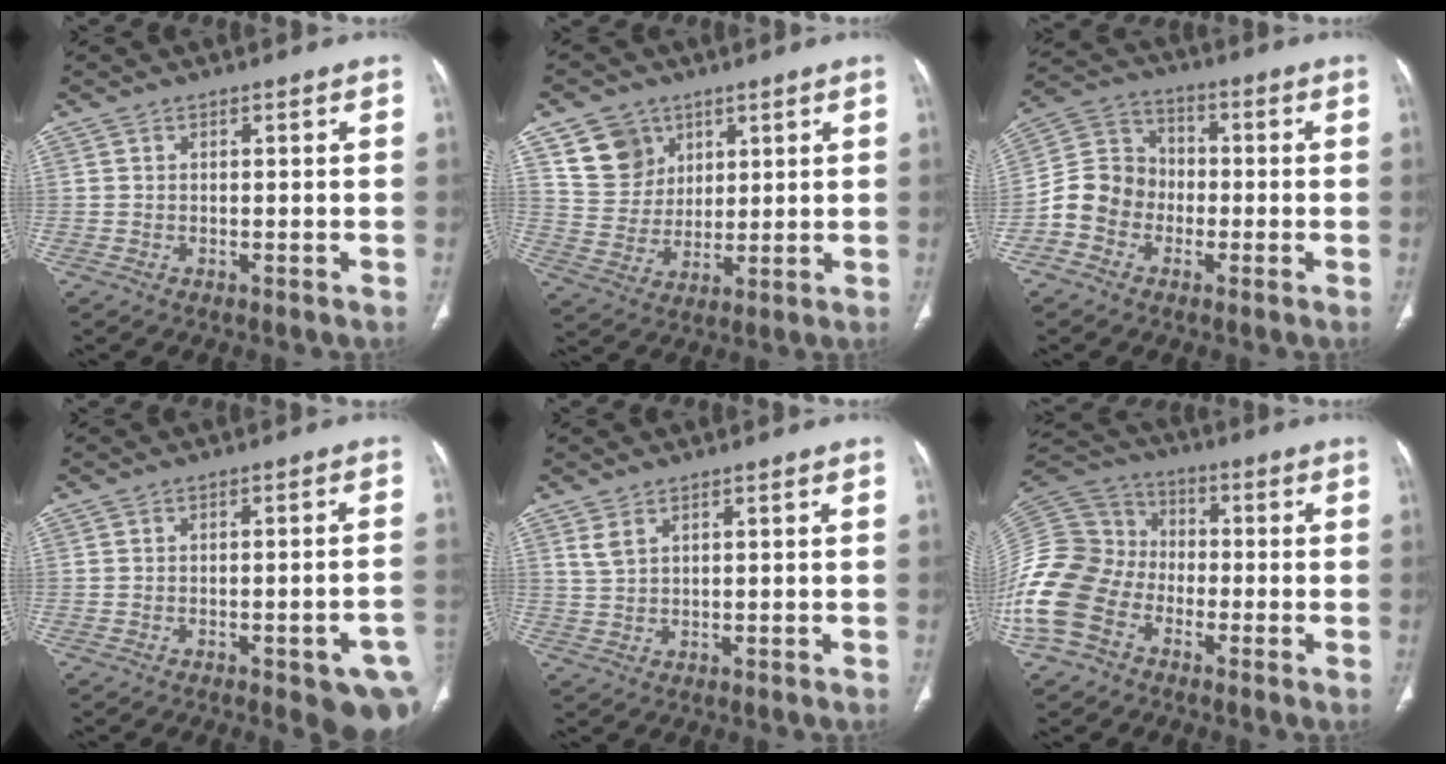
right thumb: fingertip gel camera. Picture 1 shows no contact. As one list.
[{"total": 9.7, "force": [5.1, 7.8, 2.6], "torque": [-0.015, -0.021, 0.108]}, {"total": 9.5, "force": [-3.0, 8.3, 3.7], "torque": [-0.051, 0.037, -0.066]}, {"total": 10.5, "force": [-4.5, 2.9, 9.0], "torque": [-0.101, 0.018, -0.049]}, {"total": 2.2, "force": [1.5, 0.9, 1.3], "torque": [-0.028, 0.004, 0.043]}, {"total": 19.4, "force": [-7.5, 14.9, 9.8], "torque": [-0.236, 0.058, -0.147]}]